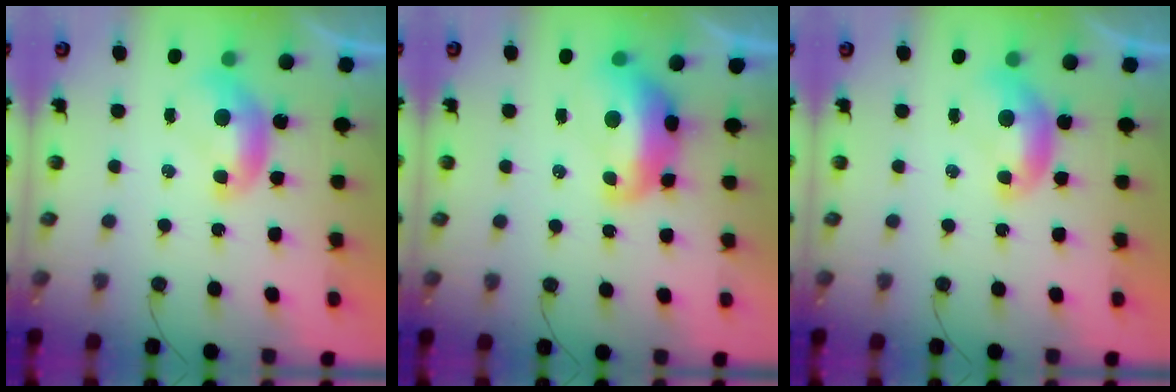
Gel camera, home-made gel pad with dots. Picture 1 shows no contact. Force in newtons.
{"total": 4.3, "press": 4.2, "slide": 0.8}
{"total": 0.0}